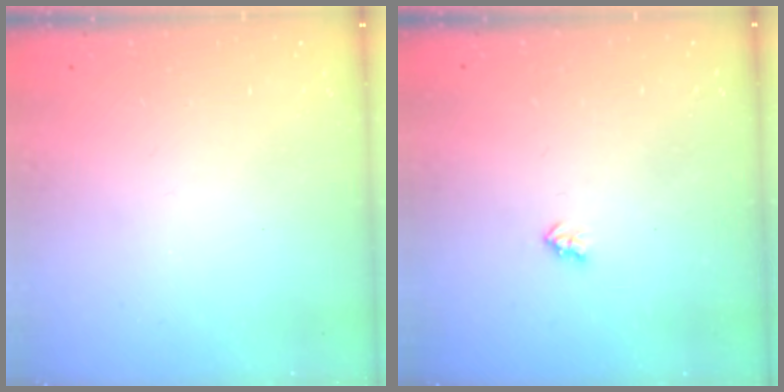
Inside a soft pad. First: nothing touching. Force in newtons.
{"total": 2.0, "press": 2.0, "slide": 0.3}